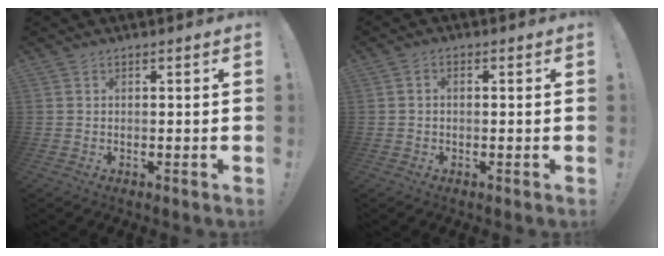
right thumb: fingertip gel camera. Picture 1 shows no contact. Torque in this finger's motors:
{"motor_torque": [-0.01, -0.23, -0.16, 0.09, 0.05]}